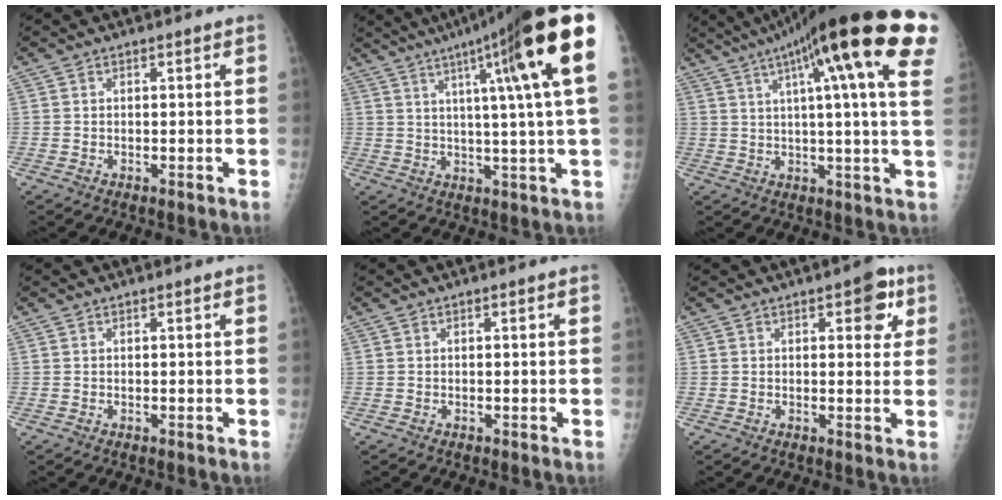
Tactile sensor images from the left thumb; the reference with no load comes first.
{"total": 20.1, "force": [8.6, 0.0, 18.2], "torque": [-0.259, -0.006, 0.116]}
{"total": 25.2, "force": [12.2, 3.2, 21.8], "torque": [-0.294, 0.008, 0.157]}
{"total": 0.0}
{"total": 0.0}
{"total": 5.6, "force": [2.4, 2.8, 4.3], "torque": [-0.023, -0.004, 0.020]}